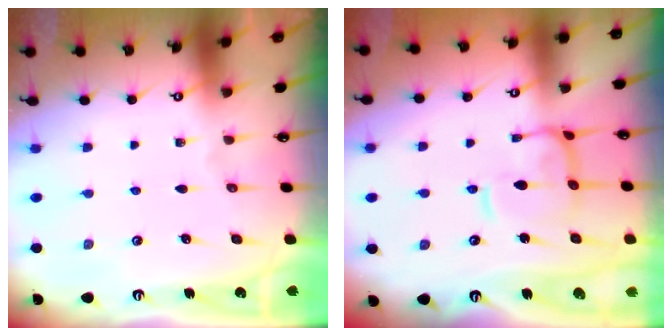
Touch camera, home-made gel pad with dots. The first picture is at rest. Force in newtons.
{"total": 5.6, "press": 5.5, "slide": 0.9}